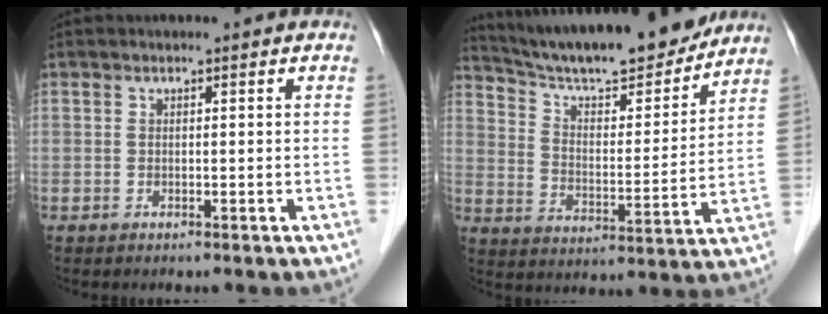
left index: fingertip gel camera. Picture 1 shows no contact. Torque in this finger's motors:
{"motor_torque": [0.16, -0.58, 0.33, 0.07]}